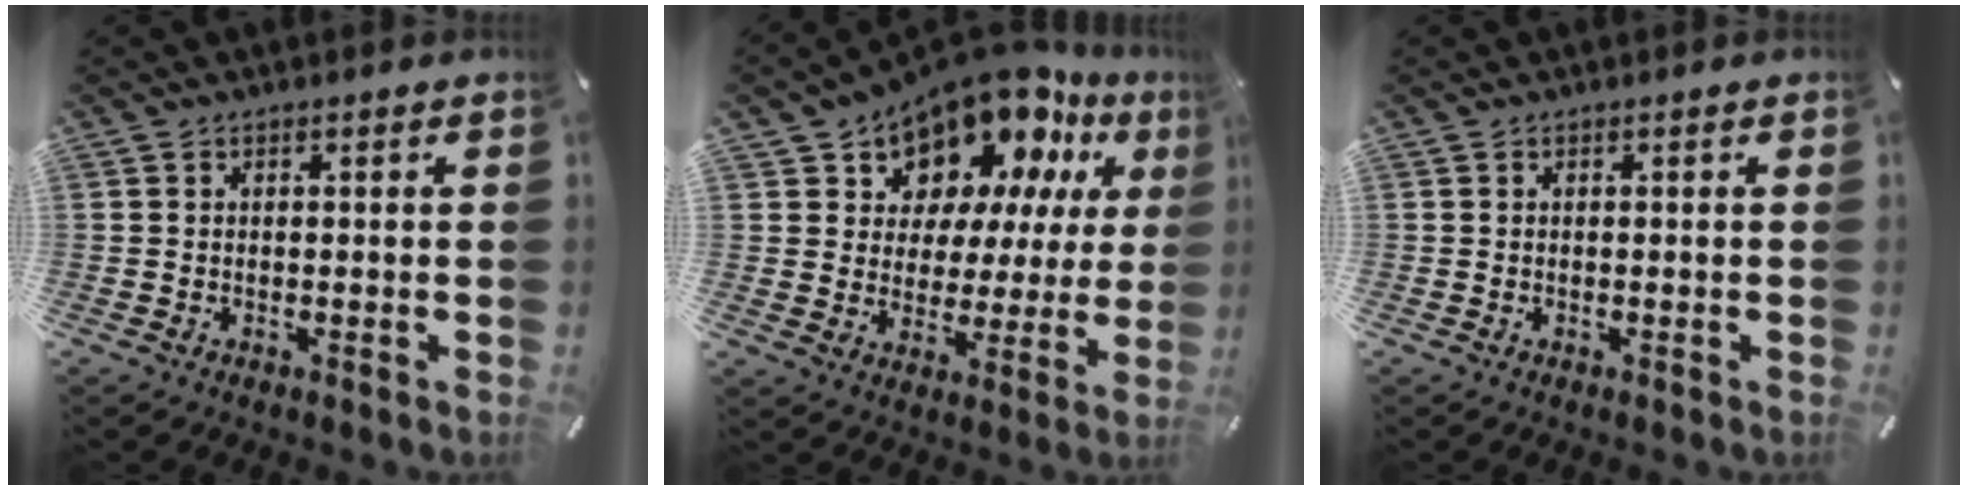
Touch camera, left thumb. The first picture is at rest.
{"total": 14.7, "force": [12.4, 7.0, 3.7], "torque": [-0.071, -0.115, 0.218]}
{"total": 0.0}